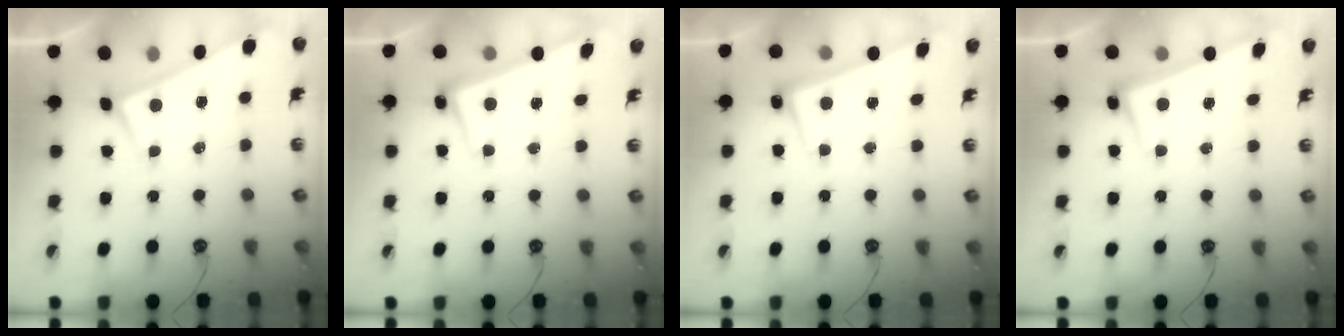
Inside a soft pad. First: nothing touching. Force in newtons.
{"total": 2.6, "press": 2.6, "slide": 0.5}
{"total": 2.6, "press": 2.6, "slide": 0.6}
{"total": 2.5, "press": 2.4, "slide": 0.7}